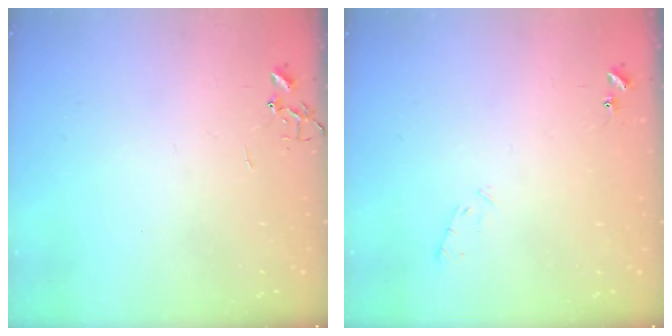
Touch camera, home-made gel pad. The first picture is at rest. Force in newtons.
{"total": 5.3, "press": 5.2, "slide": 0.9}